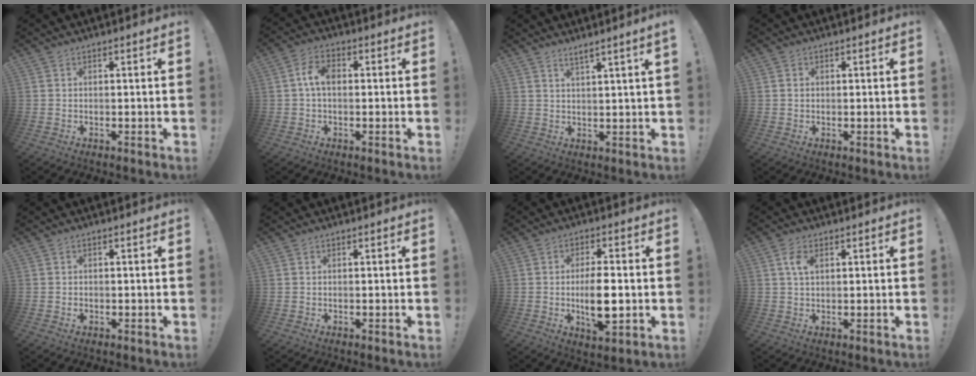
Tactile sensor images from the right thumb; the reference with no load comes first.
{"total": 6.1, "force": [0.3, 3.6, 4.9], "torque": [-0.081, 0.015, 0.007]}
{"total": 3.4, "force": [2.4, -1.0, 2.2], "torque": [-0.031, -0.017, 0.036]}
{"total": 0.8, "force": [0.1, 0.8, 0.2], "torque": [-0.008, 0.005, 0.002]}
{"total": 0.7, "force": [-0.3, 0.6, 0.2], "torque": [-0.002, 0.001, -0.006]}
{"total": 0.8, "force": [0.4, 0.7, -0.1], "torque": [0.011, -0.002, 0.005]}
{"total": 10.3, "force": [-1.1, 4.3, 9.3], "torque": [-0.156, -0.007, -0.022]}
{"total": 4.0, "force": [1.5, 2.0, 3.1], "torque": [-0.058, 0.002, 0.025]}